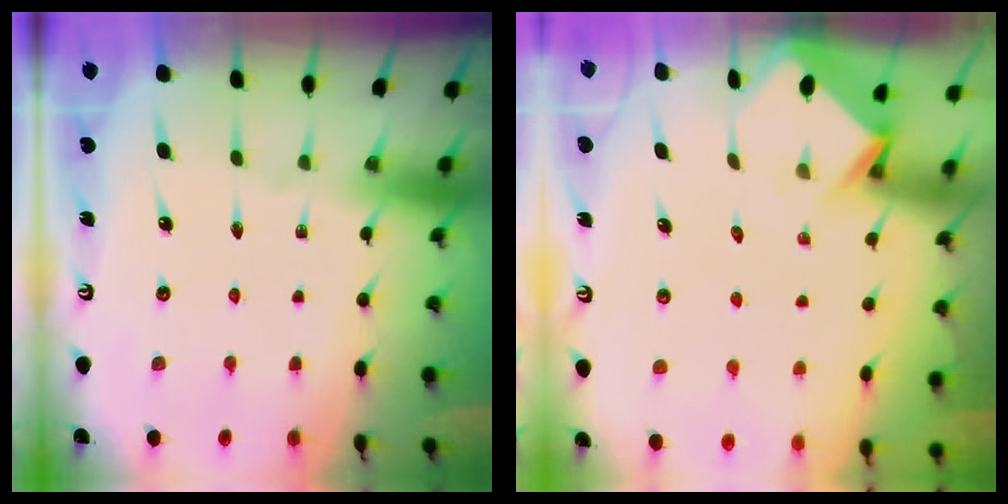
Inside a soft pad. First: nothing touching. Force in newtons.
{"total": 3.2, "press": 3.2, "slide": 0.3}